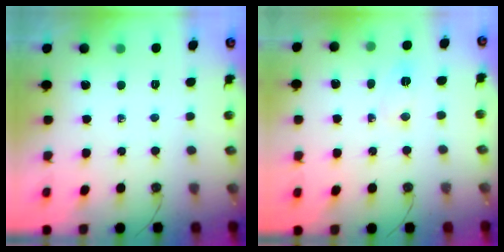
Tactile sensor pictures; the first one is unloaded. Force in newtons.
{"total": 2.9, "press": 2.7, "slide": 1.0}